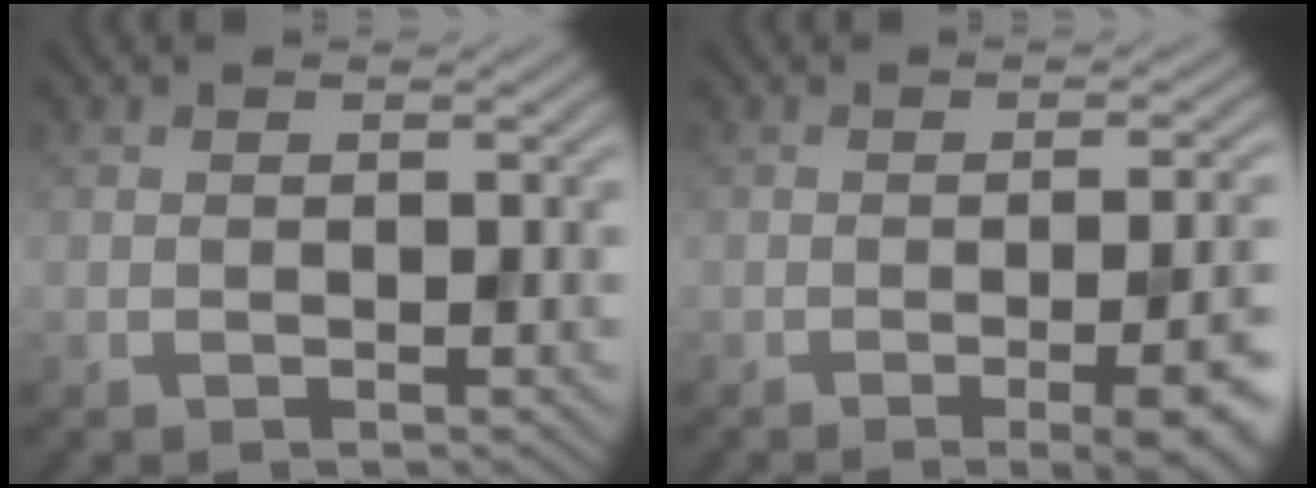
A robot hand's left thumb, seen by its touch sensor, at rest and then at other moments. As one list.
[{"total": 8.2, "force": [-3.0, 2.4, 7.3], "torque": [-0.087, -0.004, -0.032]}]